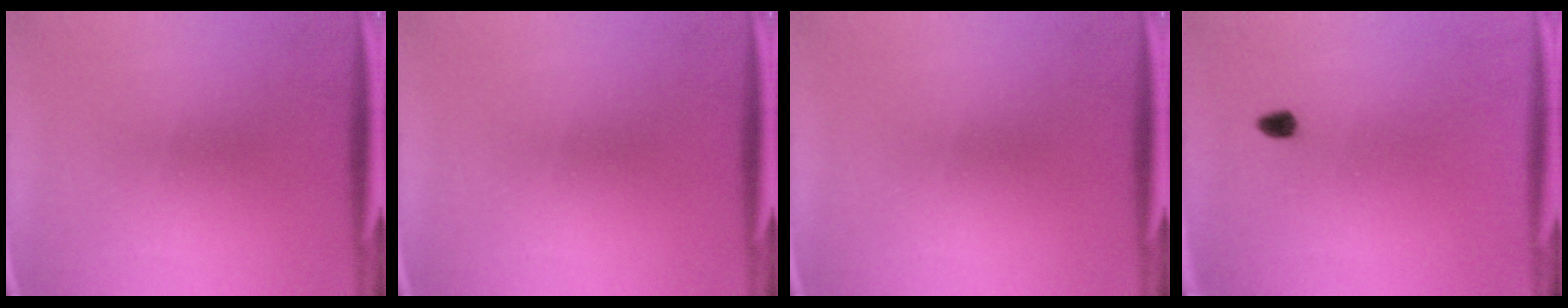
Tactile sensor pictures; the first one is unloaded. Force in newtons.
{"total": 0.0}
{"total": 0.0}
{"total": 1.5}